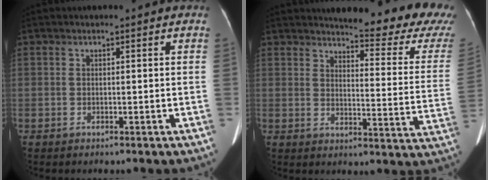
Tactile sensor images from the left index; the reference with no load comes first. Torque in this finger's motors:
{"motor_torque": [0.96, -1.15, 0.36, 0.09]}